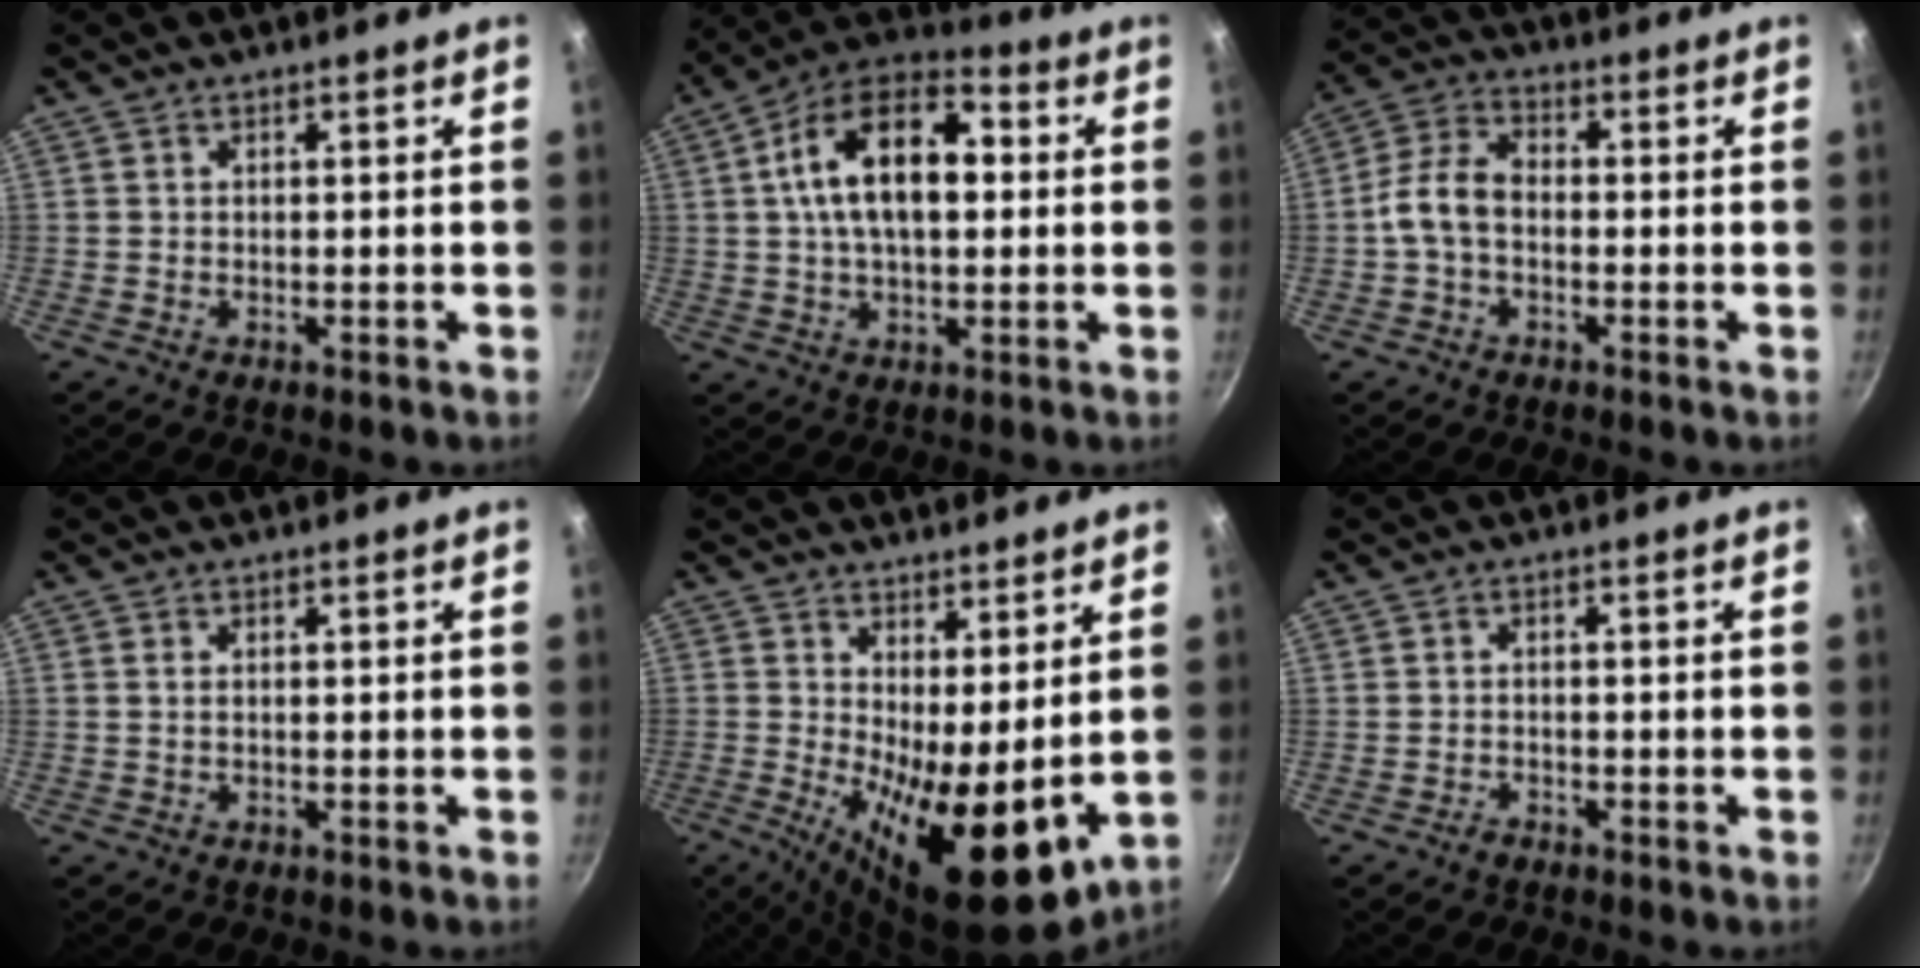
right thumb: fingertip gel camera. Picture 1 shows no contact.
{"total": 17.3, "force": [2.6, 9.6, 14.2], "torque": [-0.227, 0.028, 0.035]}
{"total": 7.7, "force": [-1.2, 5.1, 5.6], "torque": [-0.108, 0.029, -0.034]}
{"total": 0.6, "force": [0.1, 0.4, 0.5], "torque": [-0.012, 0.001, 0.004]}
{"total": 17.1, "force": [-0.1, 6.5, 15.8], "torque": [-0.255, -0.038, 0.024]}
{"total": 1.2, "force": [-1.0, 0.6, 0.4], "torque": [-0.010, 0.004, -0.020]}